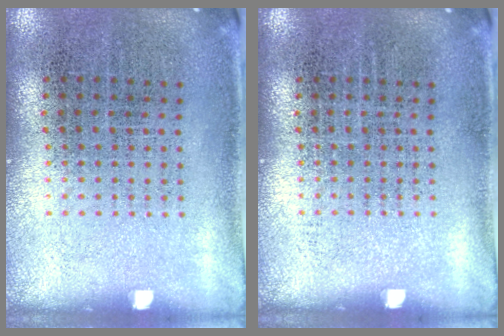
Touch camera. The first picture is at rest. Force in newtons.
{"total": 0.0}